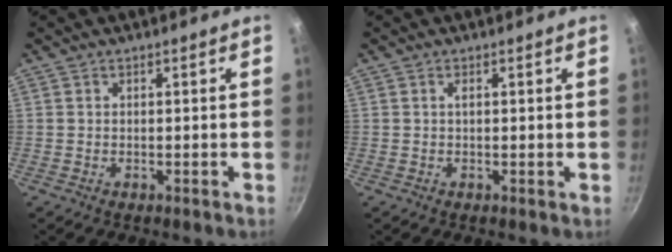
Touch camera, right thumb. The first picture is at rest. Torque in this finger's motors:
{"motor_torque": [-0.47, 0.14, 0.26, -0.09, 0.01]}